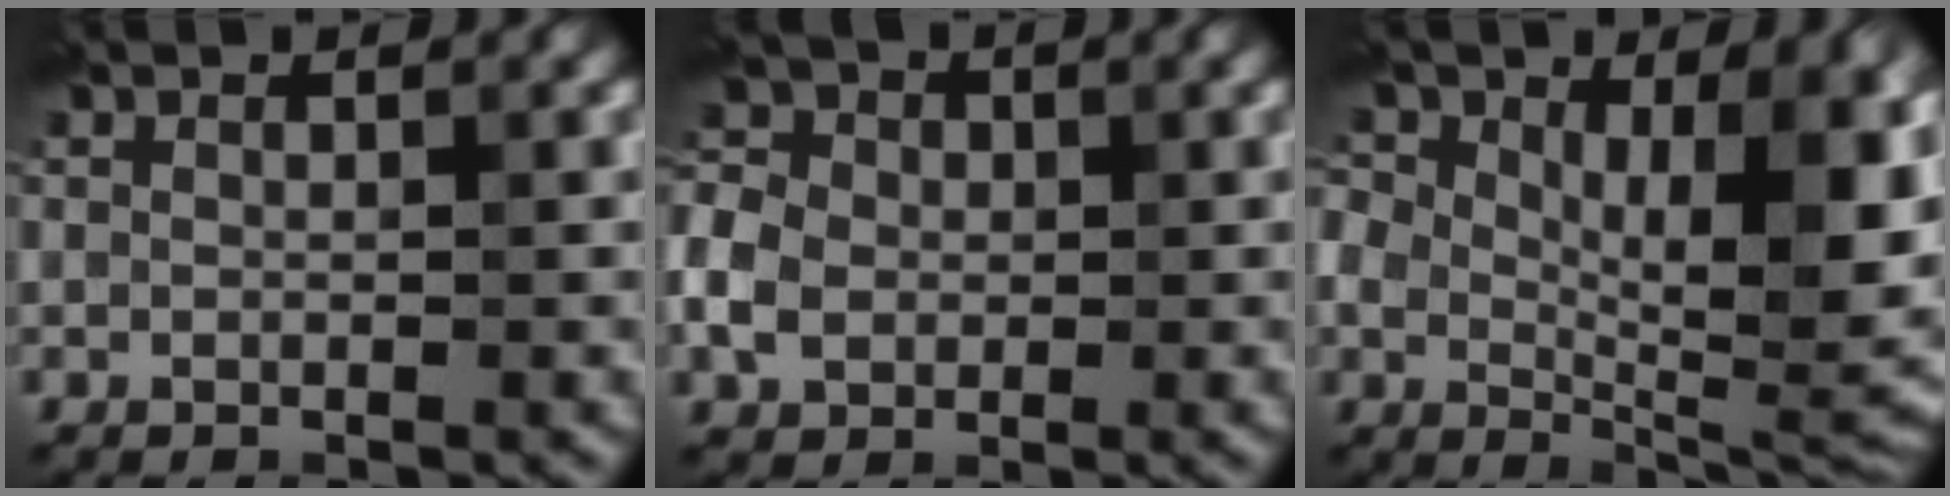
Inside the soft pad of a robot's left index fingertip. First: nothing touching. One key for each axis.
{"total": 4.6, "fx": -0.7, "fy": 3.8, "fz": 2.4, "tx": -0.058, "ty": 0.011, "tz": -0.020}
{"total": 14.6, "fx": 1.8, "fy": 7.7, "fz": 12.2, "tx": -0.152, "ty": -0.014, "tz": 0.038}